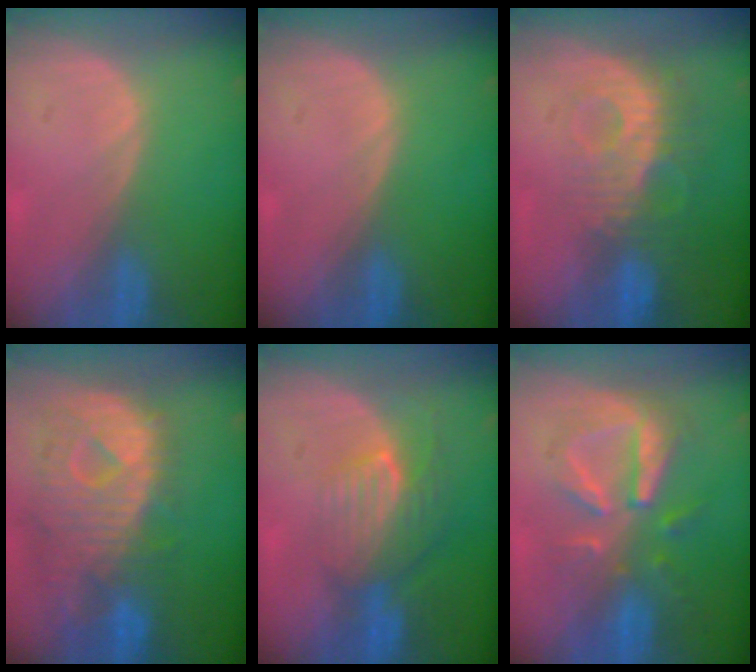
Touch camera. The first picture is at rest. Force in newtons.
{"total": 0.0}
{"total": 9.2, "press": 8.1, "slide": 4.4}
{"total": 12.1, "press": 10.5, "slide": 6.1}
{"total": 8.1, "press": 7.2, "slide": 3.6}
{"total": 8.0, "press": 8.0, "slide": 0.1}